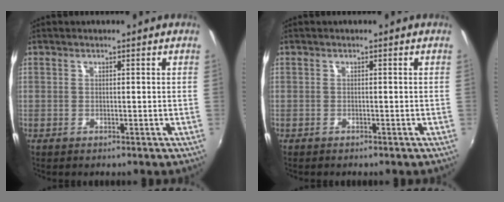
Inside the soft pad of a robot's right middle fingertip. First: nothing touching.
{"total": 0.6, "force": [-0.5, 0.2, 0.1], "torque": [-0.003, -0.002, -0.010]}